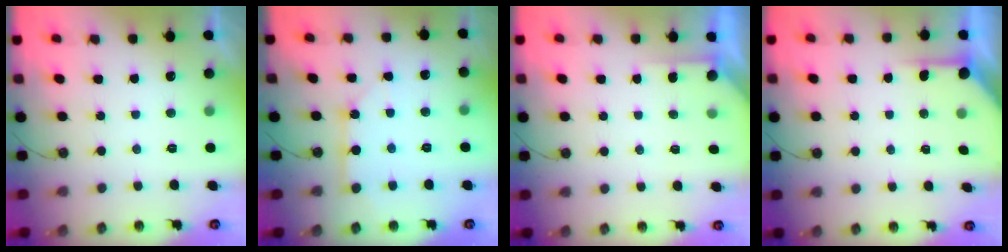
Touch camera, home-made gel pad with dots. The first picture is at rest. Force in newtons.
{"total": 4.8, "press": 4.8, "slide": 0.5}
{"total": 2.5, "press": 2.5, "slide": 0.3}
{"total": 3.5, "press": 3.5, "slide": 0.4}